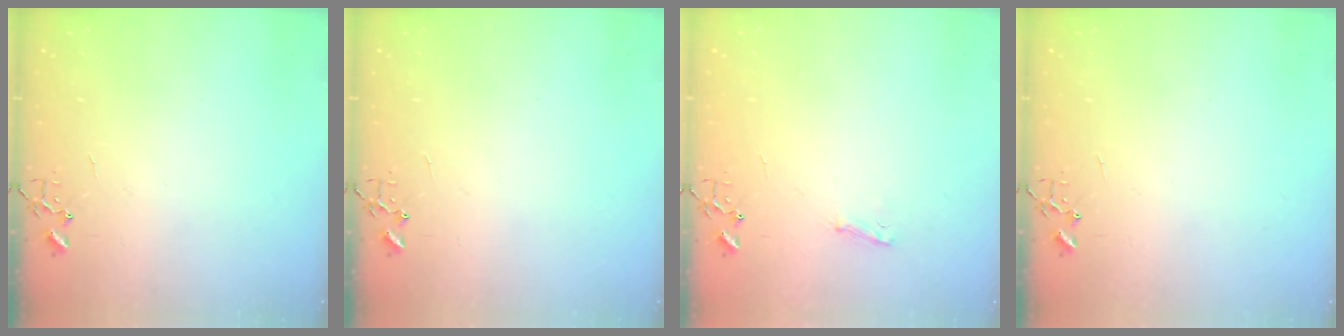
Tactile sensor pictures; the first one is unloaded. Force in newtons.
{"total": 0.0}
{"total": 5.5, "press": 5.5, "slide": 0.7}
{"total": 0.0}